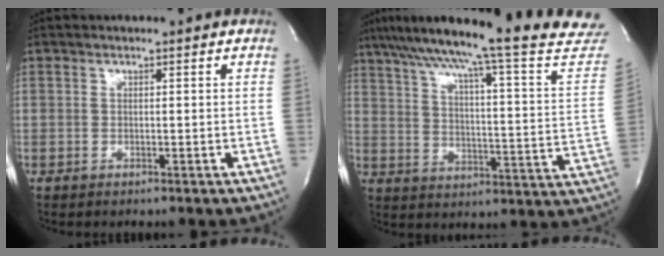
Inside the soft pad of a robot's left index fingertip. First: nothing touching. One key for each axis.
{"total": 28.5, "fx": 24.8, "fy": 0.7, "fz": 13.9, "tx": -0.219, "ty": -0.052, "tz": 0.319}